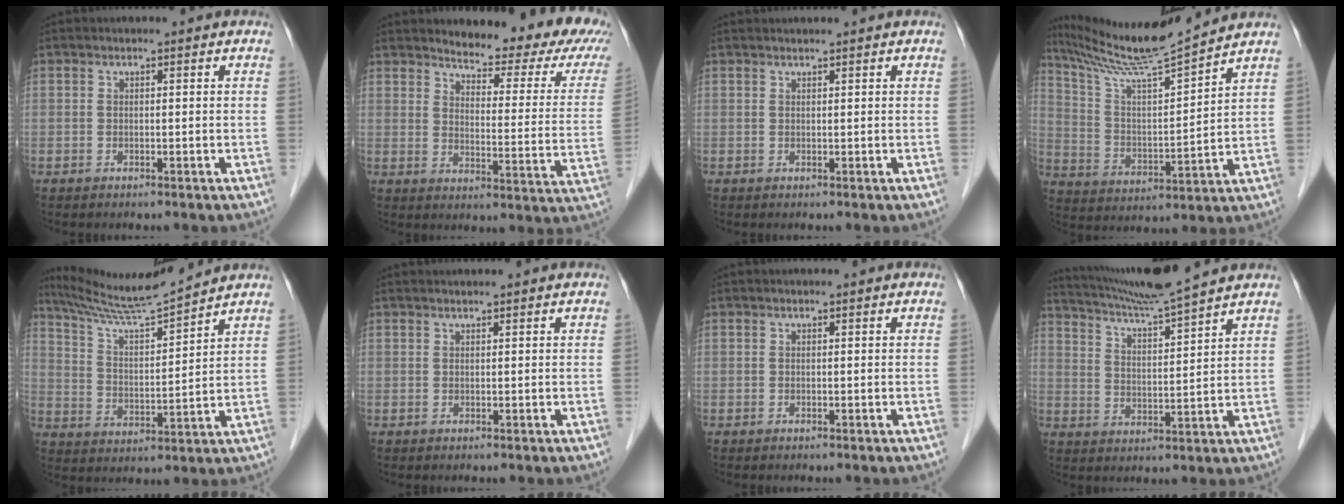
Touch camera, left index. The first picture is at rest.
{"total": 16.8, "force": [14.5, 3.3, 7.9], "torque": [-0.090, -0.052, 0.162]}
{"total": 1.7, "force": [1.6, -0.1, 0.5], "torque": [-0.005, 0.017, 0.031]}
{"total": 14.7, "force": [13.5, -1.4, 5.6], "torque": [-0.112, 0.000, 0.241]}
{"total": 11.4, "force": [10.9, -1.4, 3.3], "torque": [-0.068, 0.000, 0.197]}
{"total": 1.3, "force": [1.2, -0.1, 0.4], "torque": [-0.006, 0.014, 0.026]}
{"total": 0.0}
{"total": 11.4, "force": [10.4, -2.0, 4.1], "torque": [-0.083, 0.007, 0.178]}